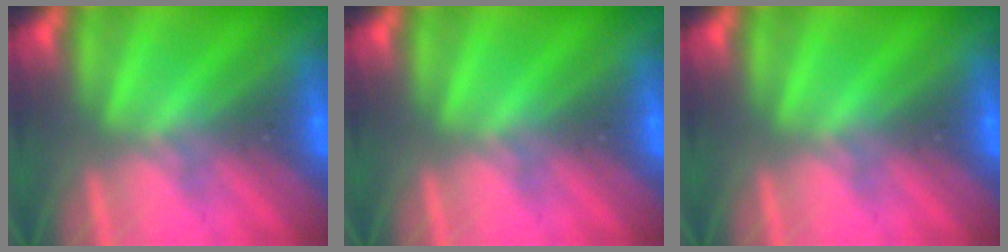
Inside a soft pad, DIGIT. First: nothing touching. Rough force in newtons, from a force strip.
{"total": 0.0}
{"total": 0.0}